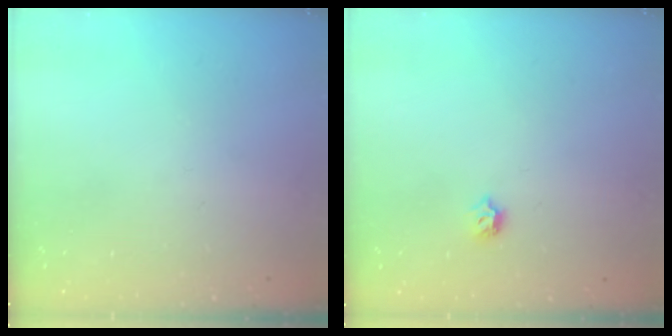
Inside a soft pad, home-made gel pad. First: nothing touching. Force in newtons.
{"total": 4.8, "press": 4.7, "slide": 1.0}